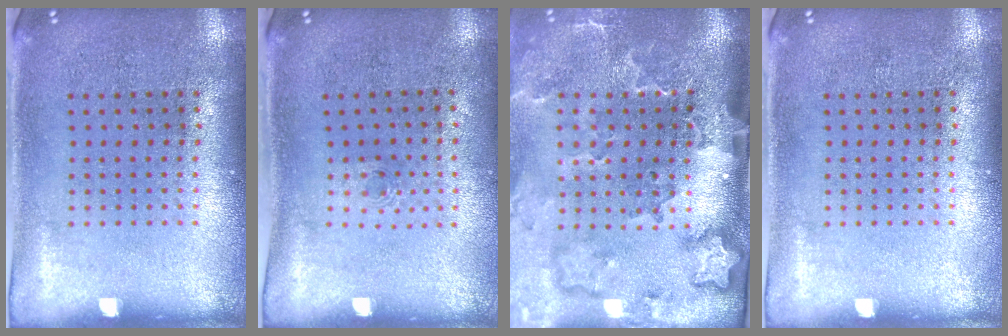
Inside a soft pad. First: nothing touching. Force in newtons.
{"total": 0.6, "press": 0.3, "slide": 0.5}
{"total": 3.4, "press": 2.5, "slide": 2.3}
{"total": 0.0}